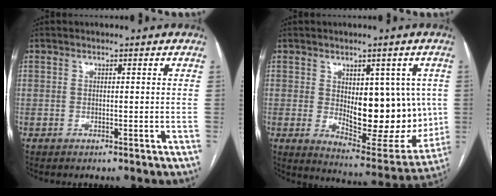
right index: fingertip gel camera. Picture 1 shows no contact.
{"total": 15.4, "force": [0.8, 7.1, 13.6], "torque": [-0.181, -0.009, 0.032]}